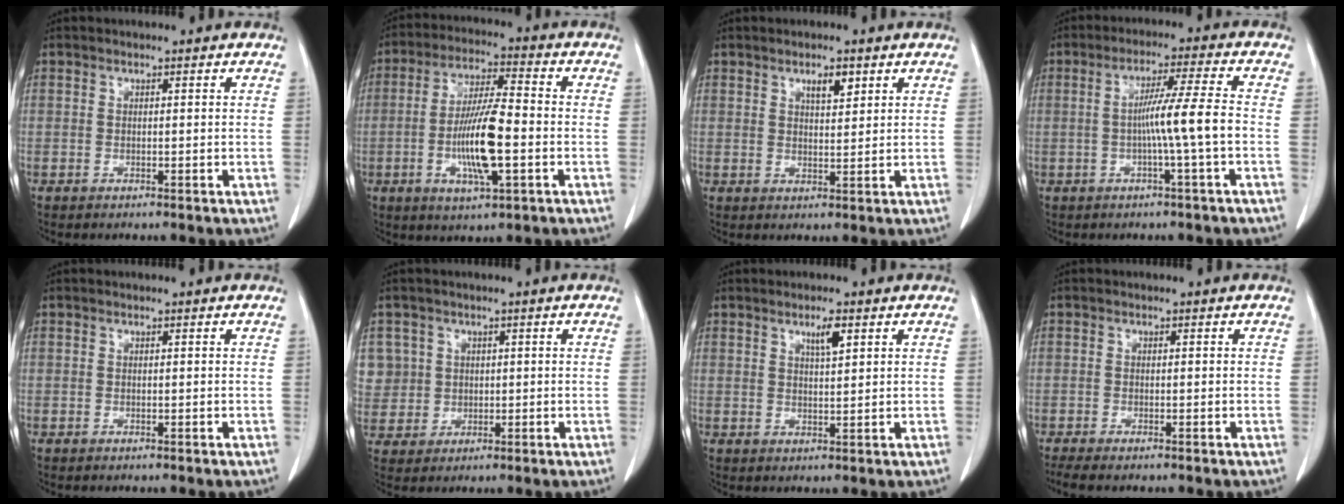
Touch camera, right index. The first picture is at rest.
{"total": 11.7, "force": [-2.6, 2.0, 11.2], "torque": [-0.215, -0.004, -0.046]}
{"total": 3.2, "force": [1.9, 1.0, 2.4], "torque": [-0.039, -0.003, 0.032]}
{"total": 7.1, "force": [-1.2, -1.3, 6.9], "torque": [-0.119, 0.009, -0.021]}
{"total": 0.0}
{"total": 7.8, "force": [2.2, 7.5, 0.5], "torque": [-0.027, 0.027, 0.065]}
{"total": 3.0, "force": [1.7, 0.5, 2.5], "torque": [-0.043, -0.002, 0.029]}
{"total": 1.7, "force": [-1.1, 0.3, 1.2], "torque": [-0.028, -0.006, -0.023]}